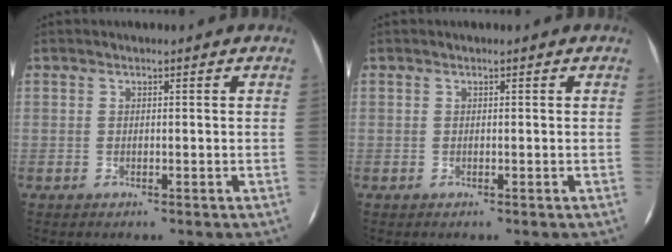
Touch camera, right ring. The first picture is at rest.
{"total": 0.0}